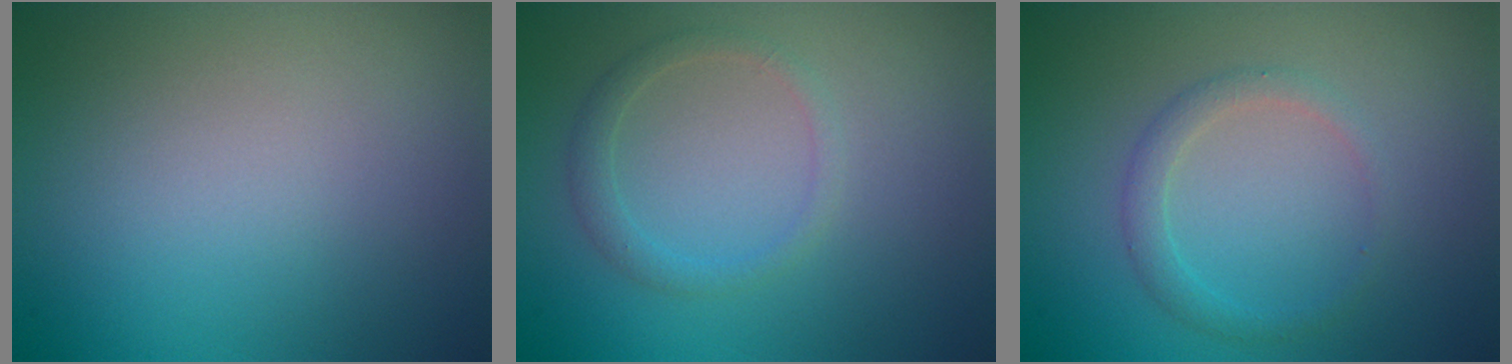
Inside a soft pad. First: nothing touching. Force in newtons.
{"total": 1.5, "press": 1.5, "slide": 0.1}
{"total": 1.7, "press": 1.7, "slide": 0.0}